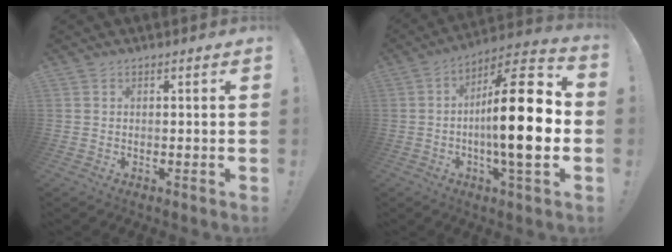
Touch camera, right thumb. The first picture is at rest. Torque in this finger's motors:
{"motor_torque": [1.73, 3.28, 0.81, -0.36, 0.20]}